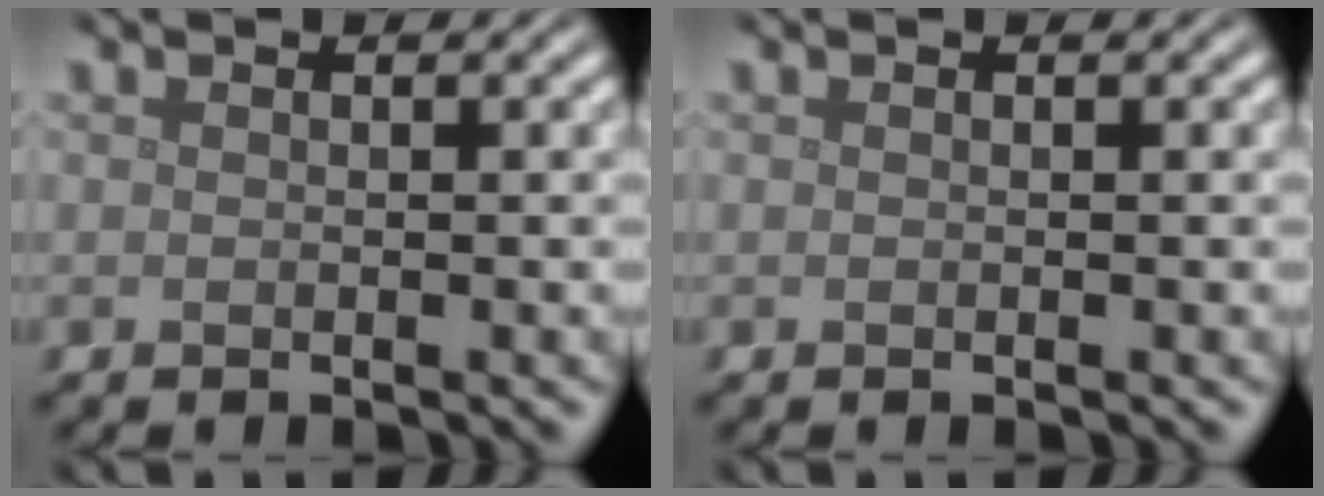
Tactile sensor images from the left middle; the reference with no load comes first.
{"total": 0.0}